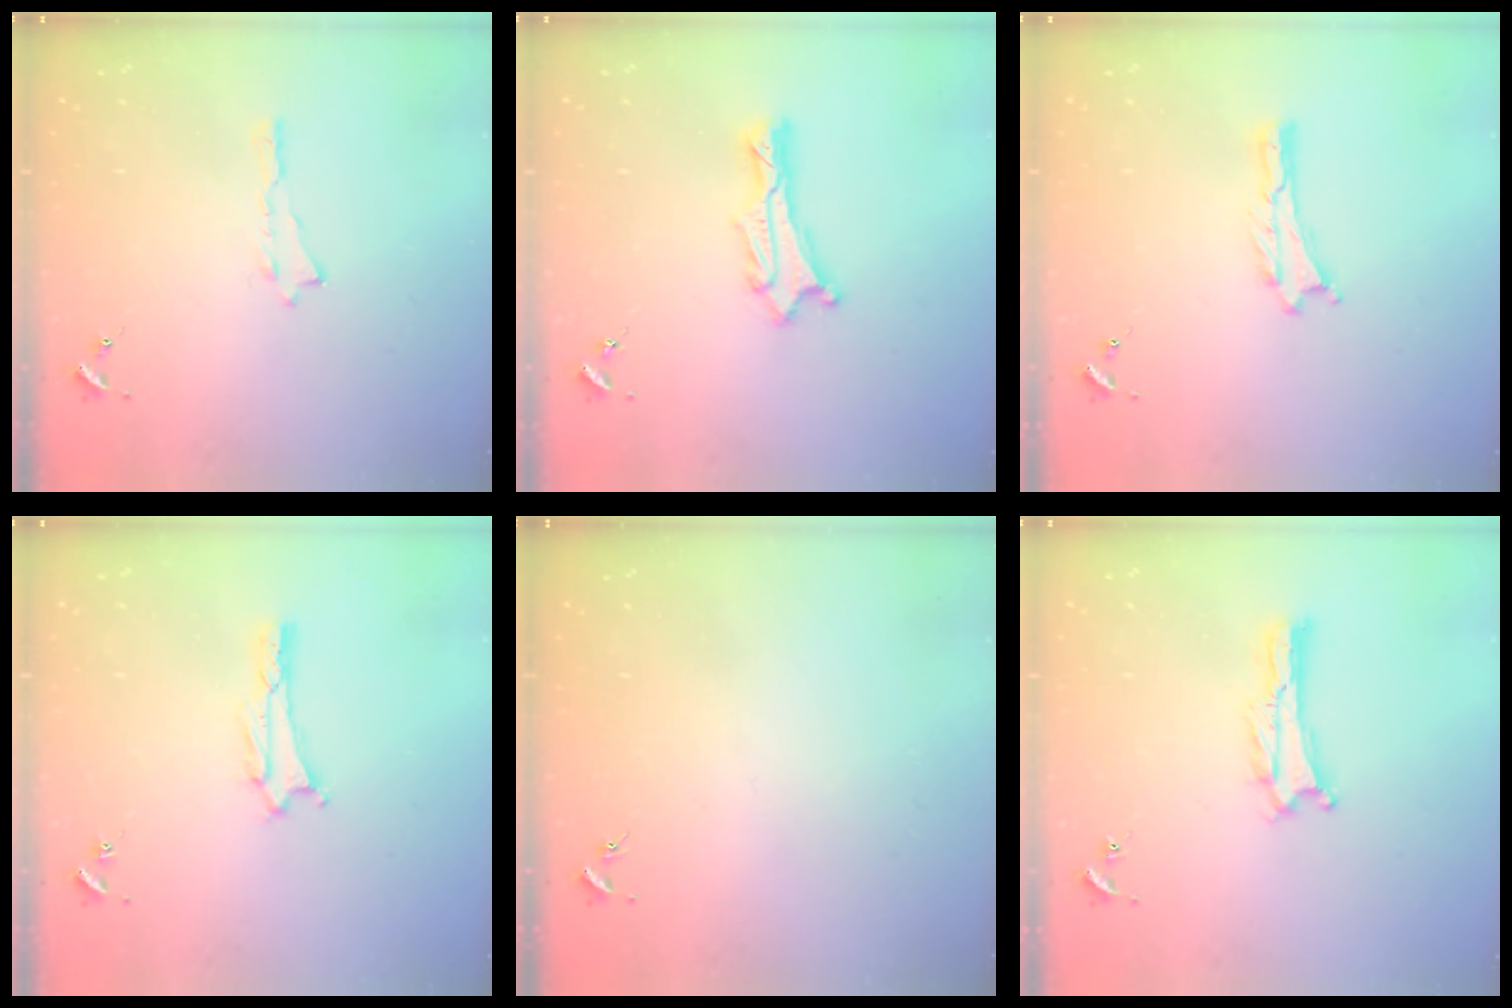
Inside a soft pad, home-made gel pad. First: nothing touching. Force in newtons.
{"total": 1.3, "press": 1.3, "slide": 0.1}
{"total": 0.0}
{"total": 1.6, "press": 1.6, "slide": 0.2}
{"total": 0.0}
{"total": 0.0}